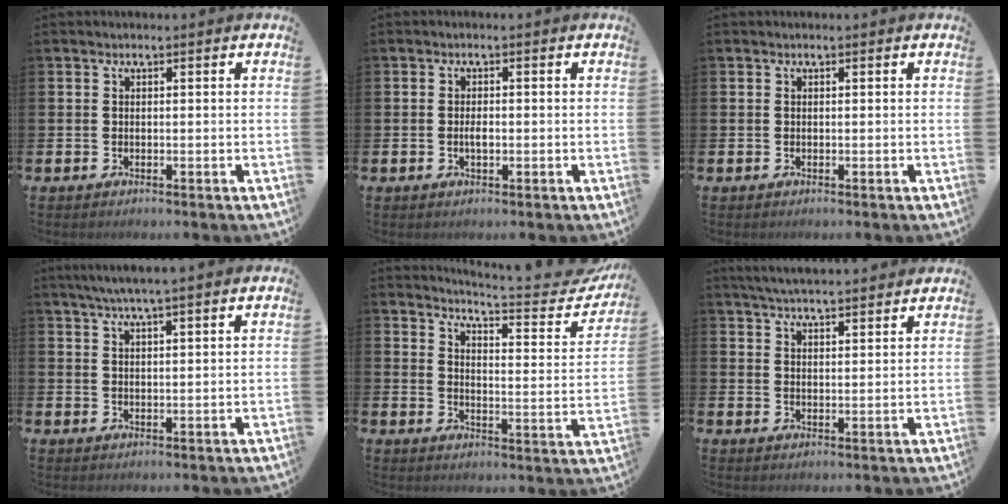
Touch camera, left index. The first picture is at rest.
{"total": 1.5, "force": [-0.2, 0.7, 1.3], "torque": [-0.017, -0.001, -0.006]}
{"total": 0.0}
{"total": 4.0, "force": [3.6, -0.4, 1.8], "torque": [-0.048, -0.005, 0.066]}
{"total": 5.1, "force": [4.8, -0.2, 1.6], "torque": [-0.028, -0.055, 0.070]}
{"total": 4.8, "force": [4.7, 0.0, 0.7], "torque": [-0.023, -0.024, 0.084]}